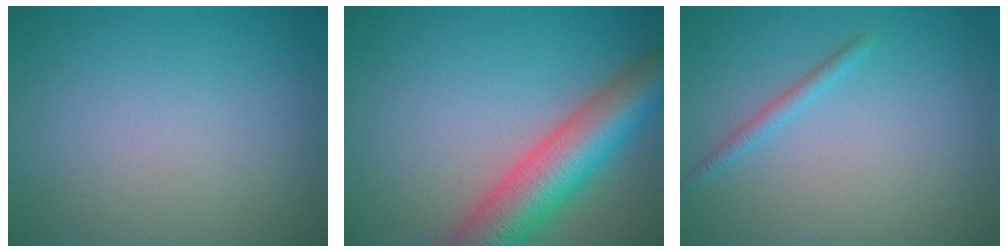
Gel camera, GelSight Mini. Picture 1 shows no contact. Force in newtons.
{"total": 9.2, "press": 9.2, "slide": 0.4}
{"total": 1.3, "press": 1.2, "slide": 0.1}